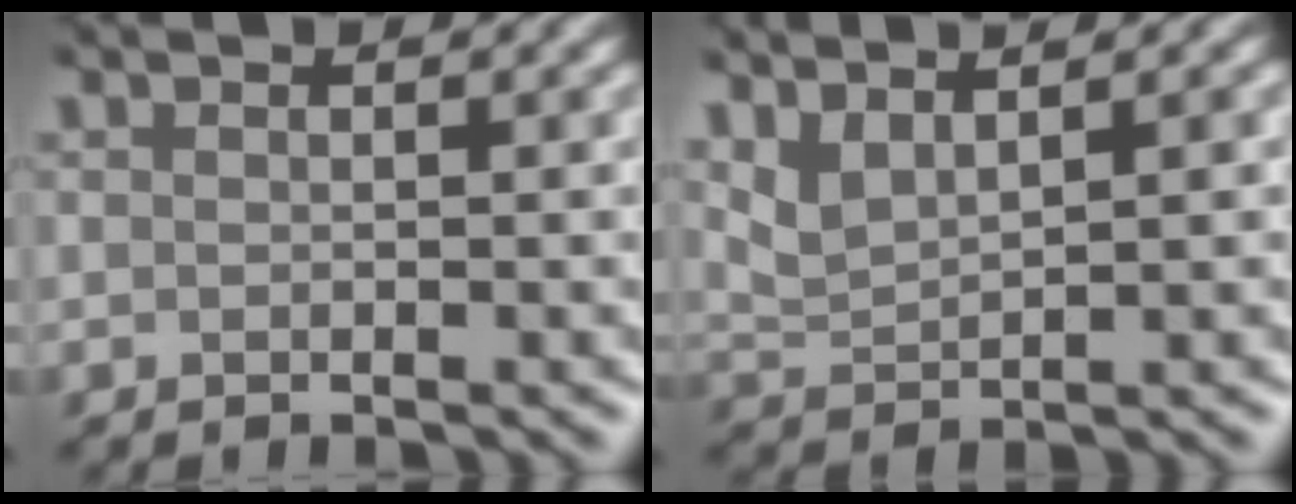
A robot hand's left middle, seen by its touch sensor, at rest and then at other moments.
{"total": 2.5, "force": [2.3, 0.2, 1.0], "torque": [-0.031, 0.004, 0.048]}